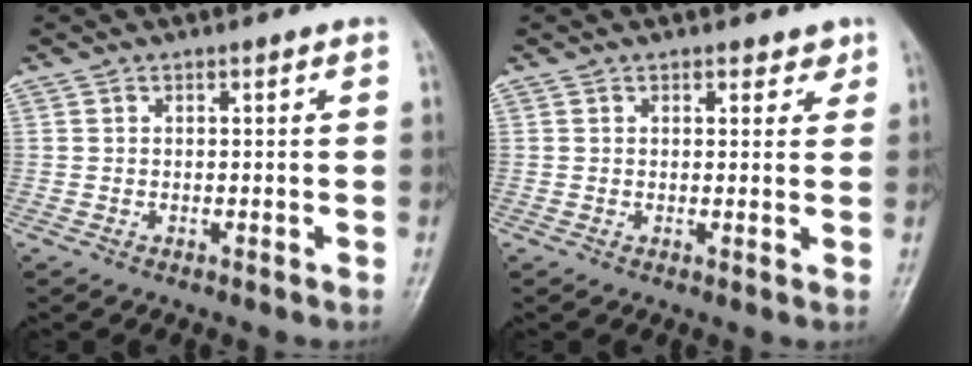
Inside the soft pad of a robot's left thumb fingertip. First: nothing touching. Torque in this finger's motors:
{"motor_torque": [-0.18, -0.01, -0.29, -0.22, -0.04]}